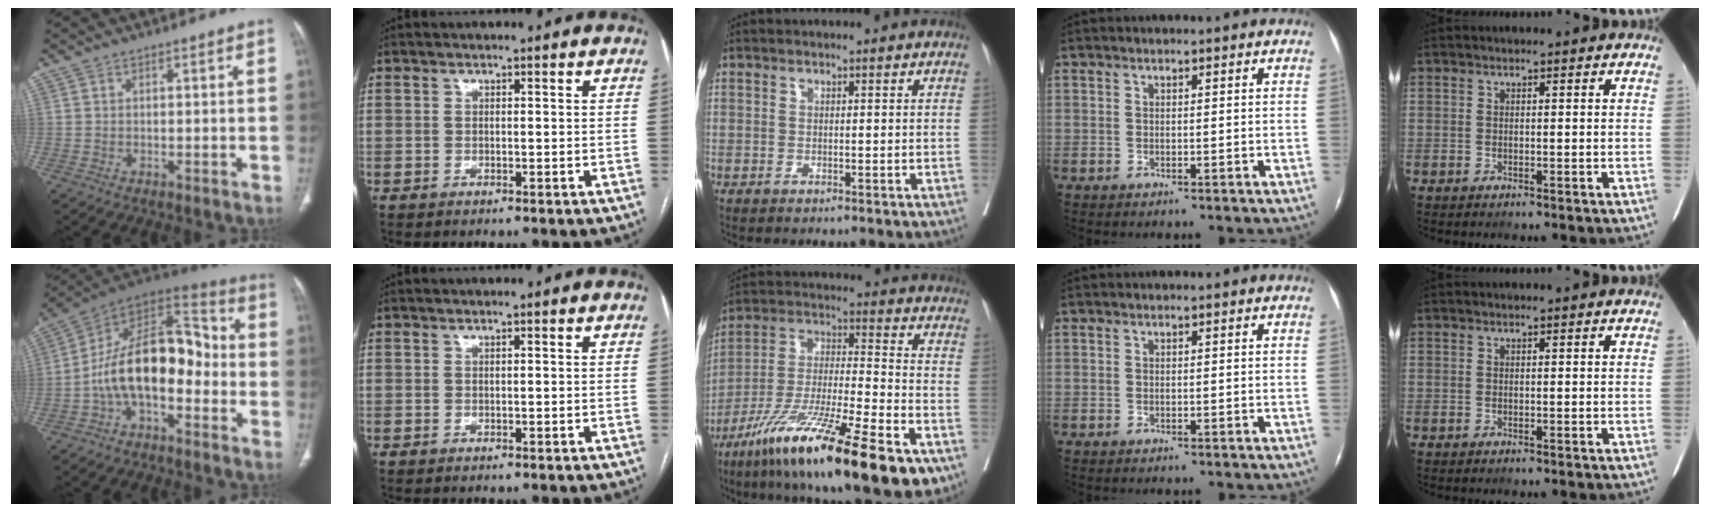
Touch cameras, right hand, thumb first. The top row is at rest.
{"thumb": {"total": 18.3, "force": [-3.8, 10.2, 14.7], "torque": [-0.216, 0.080, -0.074]}, "middle": {"total": 25.0, "force": [-14.4, 3.4, 20.2], "torque": [-0.319, -0.043, -0.246]}}